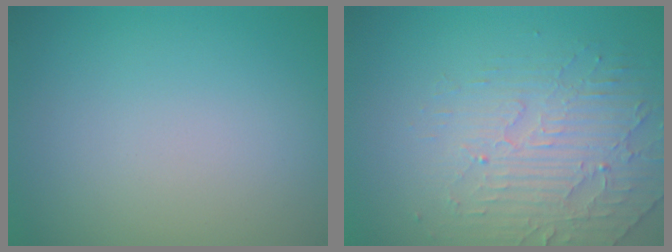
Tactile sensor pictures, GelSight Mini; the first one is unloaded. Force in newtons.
{"total": 4.6, "press": 3.2, "slide": 3.2}